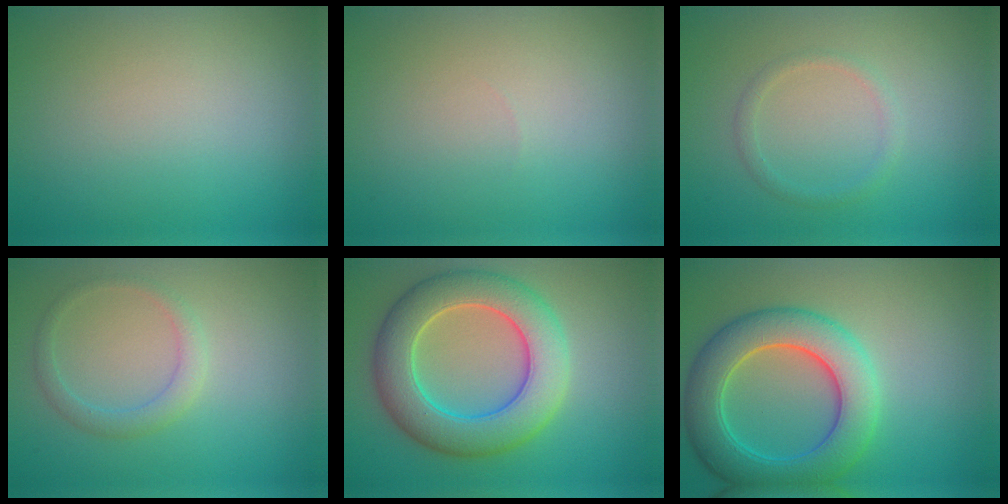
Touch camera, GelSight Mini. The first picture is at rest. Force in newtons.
{"total": 0.0}
{"total": 1.2, "press": 1.2, "slide": 0.1}
{"total": 1.8, "press": 1.8, "slide": 0.0}
{"total": 8.2, "press": 8.2, "slide": 0.4}
{"total": 7.4, "press": 7.4, "slide": 0.2}